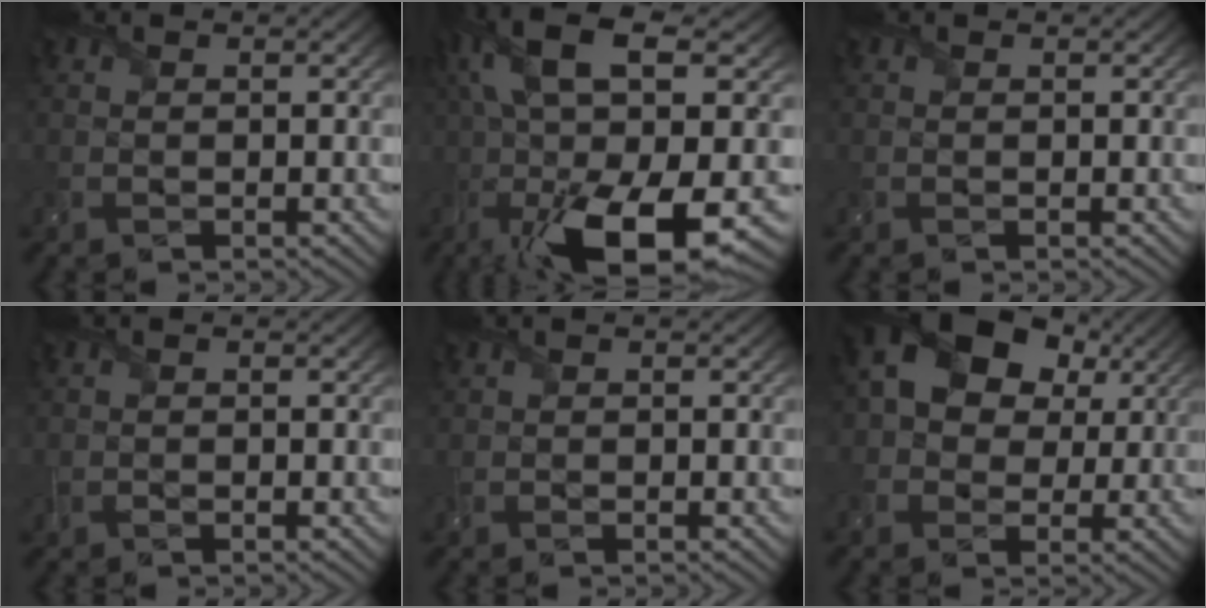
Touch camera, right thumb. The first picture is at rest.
{"total": 18.6, "force": [-0.1, 6.7, 17.4], "torque": [-0.348, 0.008, 0.012]}
{"total": 0.0}
{"total": 0.8, "force": [-0.1, 0.5, 0.6], "torque": [-0.016, 0.000, -0.002]}
{"total": 0.5, "force": [0.5, 0.1, 0.1], "torque": [-0.001, 0.006, 0.009]}
{"total": 13.2, "force": [4.1, 9.5, 8.2], "torque": [-0.164, 0.028, 0.061]}